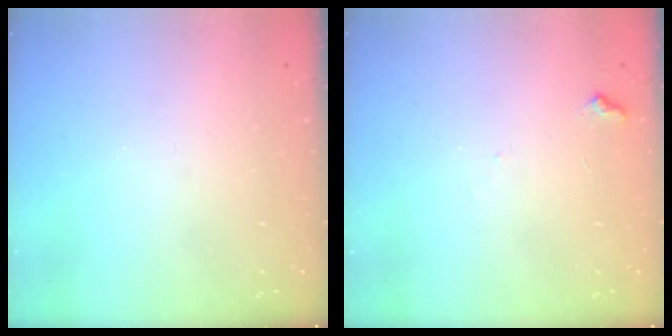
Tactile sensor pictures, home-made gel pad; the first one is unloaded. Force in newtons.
{"total": 6.0, "press": 6.0, "slide": 0.6}